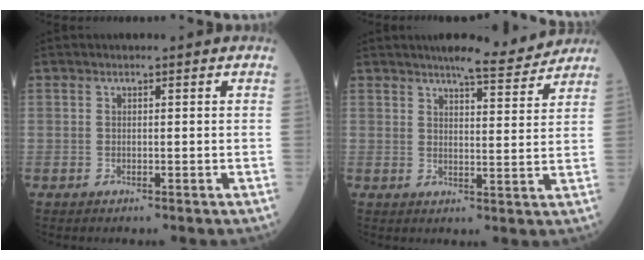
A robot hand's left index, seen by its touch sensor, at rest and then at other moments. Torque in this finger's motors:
{"motor_torque": [0.32, -0.33, 0.09, 0.05]}